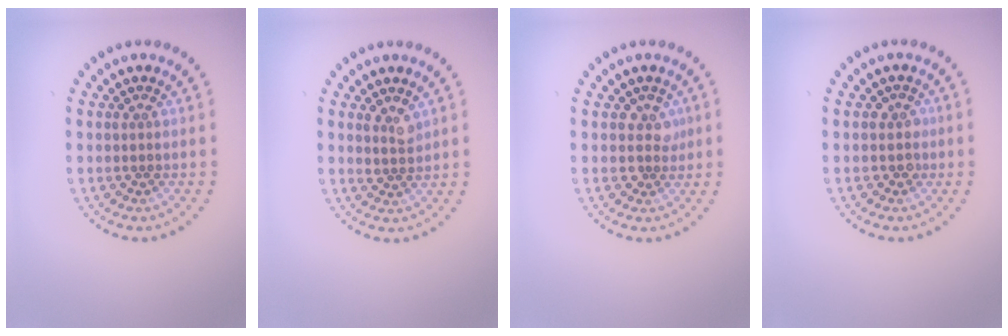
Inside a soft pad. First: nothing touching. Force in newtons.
{"total": 1.6, "press": 1.3, "slide": 1.0}
{"total": 1.7, "press": 1.3, "slide": 1.1}
{"total": 1.1, "press": 0.9, "slide": 0.6}